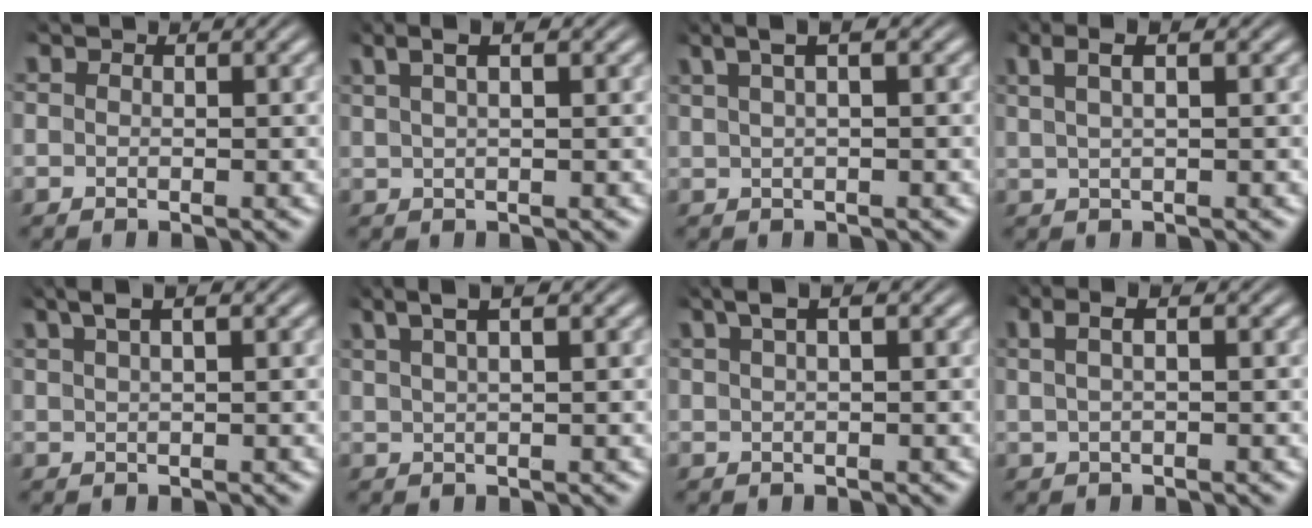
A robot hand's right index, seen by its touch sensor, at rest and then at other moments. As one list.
[{"total": 3.4, "force": [2.0, 1.0, 2.6], "torque": [-0.041, 0.019, 0.026]}, {"total": 3.8, "force": [2.2, 1.1, 2.9], "torque": [-0.042, 0.025, 0.026]}, {"total": 3.5, "force": [1.6, 1.4, 2.8], "torque": [-0.045, 0.019, 0.020]}, {"total": 3.2, "force": [2.2, 0.7, 2.3], "torque": [-0.040, 0.017, 0.032]}, {"total": 3.8, "force": [2.6, 0.9, 2.7], "torque": [-0.045, 0.019, 0.037]}, {"total": 3.1, "force": [1.8, 0.9, 2.3], "torque": [-0.039, 0.018, 0.025]}, {"total": 3.0, "force": [1.0, 1.4, 2.5], "torque": [-0.040, 0.018, 0.009]}]